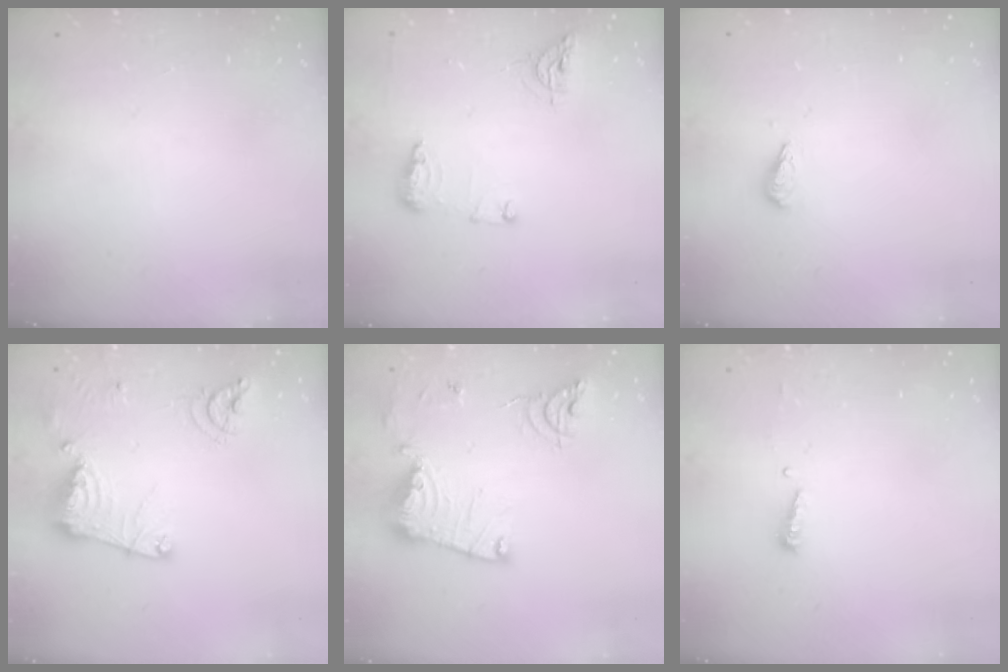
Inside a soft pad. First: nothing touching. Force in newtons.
{"total": 8.6, "press": 8.4, "slide": 1.4}
{"total": 3.0, "press": 2.9, "slide": 0.6}
{"total": 15.2, "press": 15.1, "slide": 1.8}
{"total": 17.8, "press": 17.8, "slide": 1.6}
{"total": 3.9, "press": 3.9, "slide": 0.4}